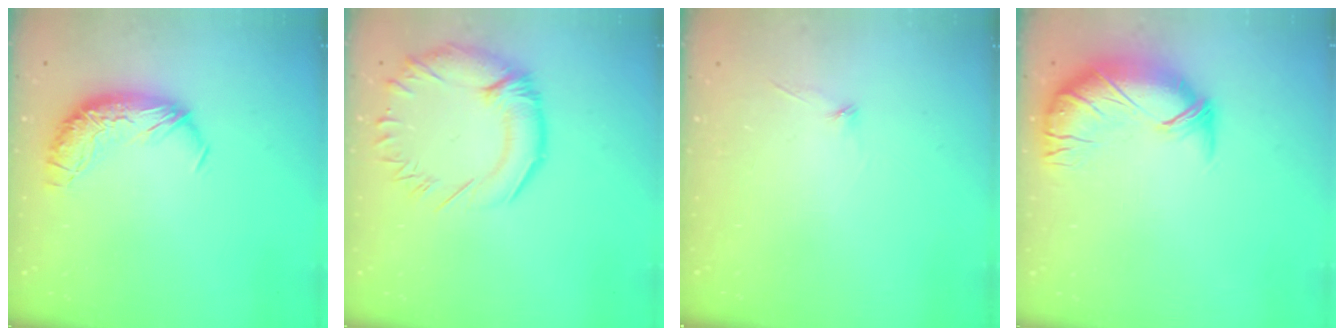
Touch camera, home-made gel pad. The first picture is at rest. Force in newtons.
{"total": 4.5, "press": 3.8, "slide": 2.3}
{"total": 8.3, "press": 8.3, "slide": 0.5}
{"total": 2.8, "press": 0.9, "slide": 2.6}